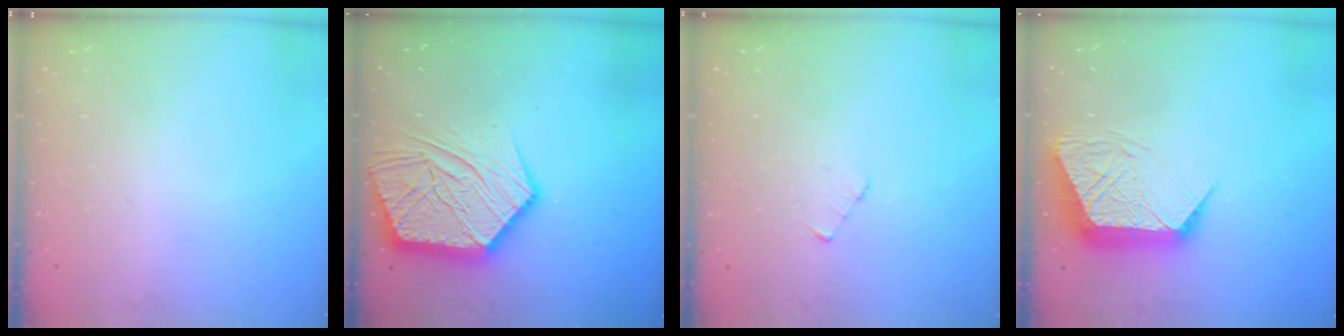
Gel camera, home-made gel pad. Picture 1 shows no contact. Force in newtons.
{"total": 21.3, "press": 21.2, "slide": 1.6}
{"total": 2.7, "press": 2.7, "slide": 0.3}
{"total": 12.5, "press": 12.4, "slide": 1.0}